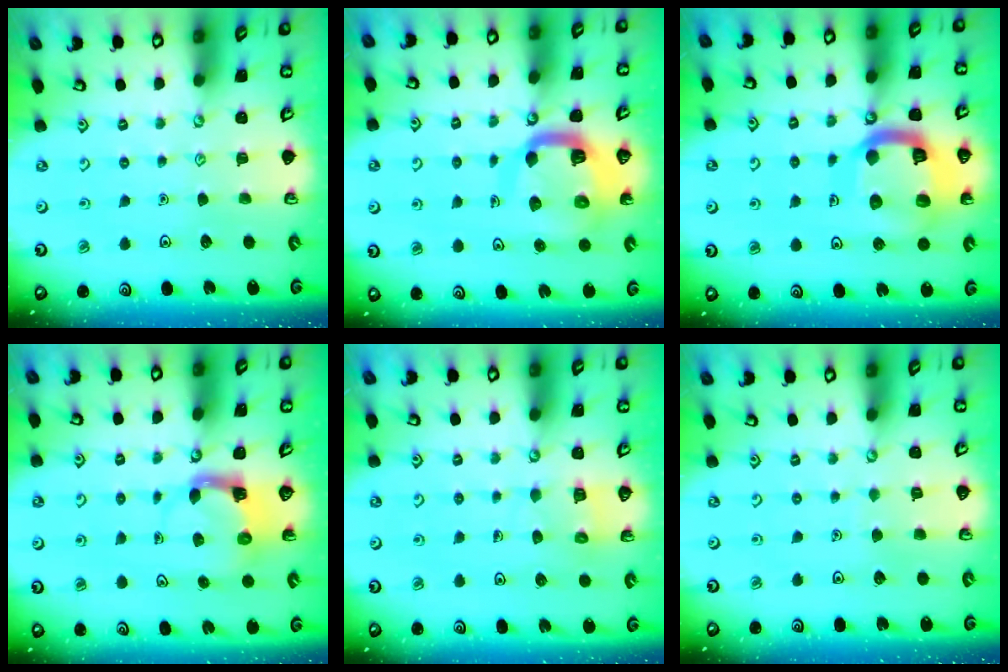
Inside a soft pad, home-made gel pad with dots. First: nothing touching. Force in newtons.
{"total": 11.3, "press": 11.2, "slide": 1.3}
{"total": 18.4, "press": 18.3, "slide": 1.9}
{"total": 4.0, "press": 3.9, "slide": 0.6}
{"total": 5.3, "press": 5.3, "slide": 0.5}
{"total": 2.5, "press": 2.5, "slide": 0.3}